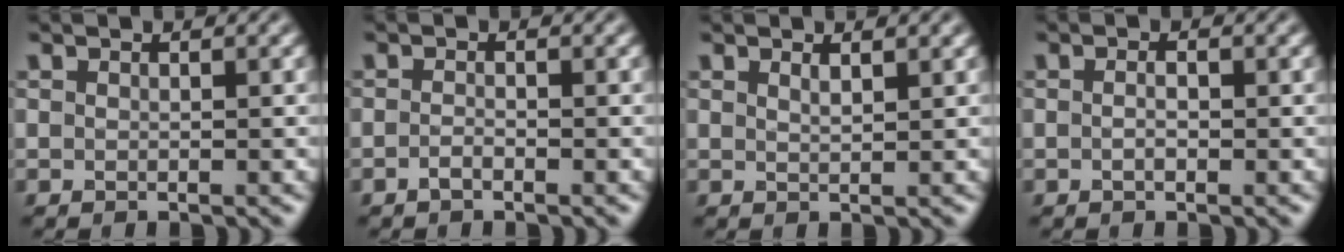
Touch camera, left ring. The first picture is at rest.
{"total": 0.9, "force": [-0.6, 0.3, 0.6], "torque": [-0.014, 0.000, -0.012]}
{"total": 1.2, "force": [0.9, 0.4, 0.8], "torque": [-0.008, 0.003, 0.013]}
{"total": 1.1, "force": [-0.2, 0.4, 1.0], "torque": [-0.019, -0.003, -0.004]}